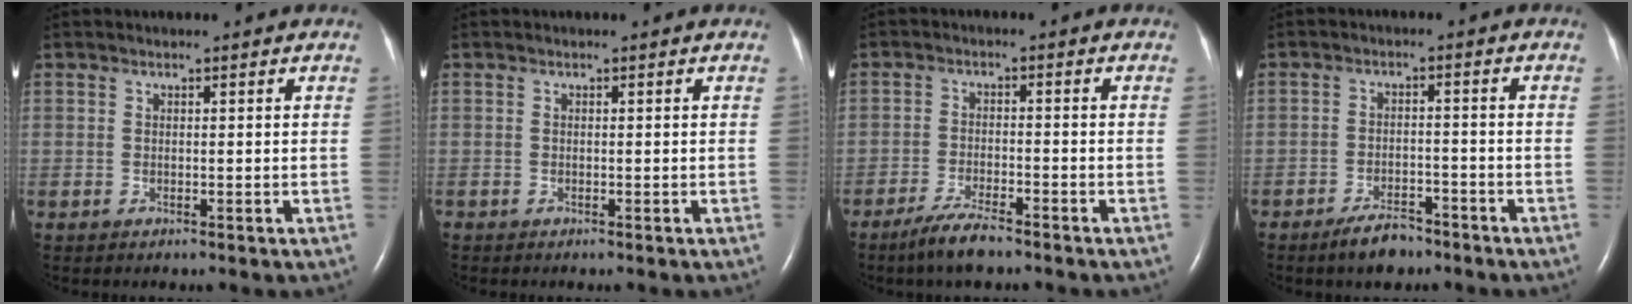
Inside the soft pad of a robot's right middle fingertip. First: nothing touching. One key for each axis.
{"total": 0.0}
{"total": 4.9, "fx": -3.9, "fy": 0.5, "fz": 3.0, "tx": -0.071, "ty": -0.011, "tz": -0.073}
{"total": 4.7, "fx": -3.8, "fy": 1.7, "fz": 2.3, "tx": -0.049, "ty": 0.000, "tz": -0.060}